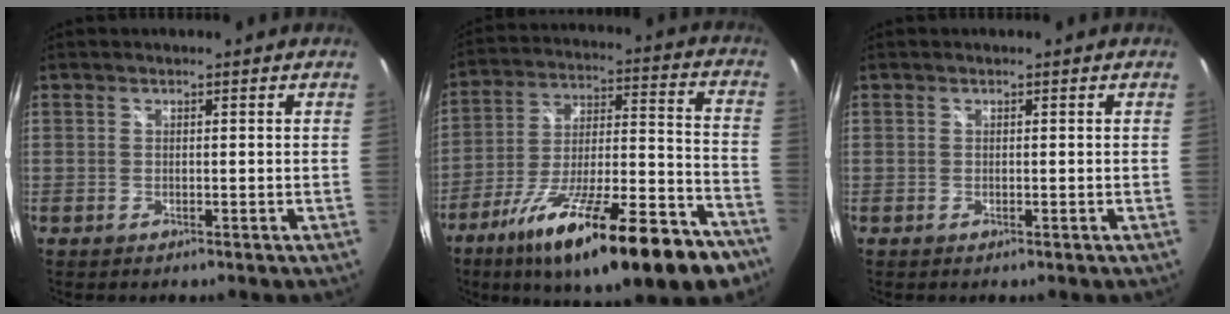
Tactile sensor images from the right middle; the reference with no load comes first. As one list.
[{"total": 28.2, "force": [-18.7, 6.8, 20.0], "torque": [-0.306, -0.041, -0.282]}, {"total": 0.0}]